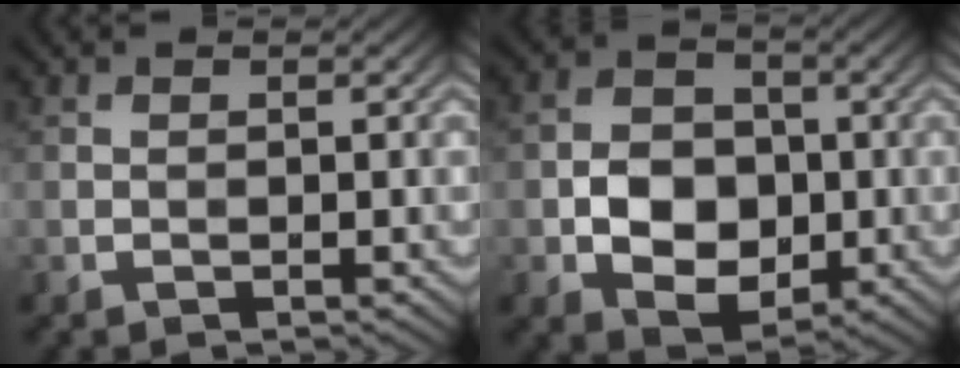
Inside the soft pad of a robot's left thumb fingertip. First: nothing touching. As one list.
[{"total": 7.3, "force": [-1.4, 5.5, 4.5], "torque": [-0.084, -0.006, -0.031]}]